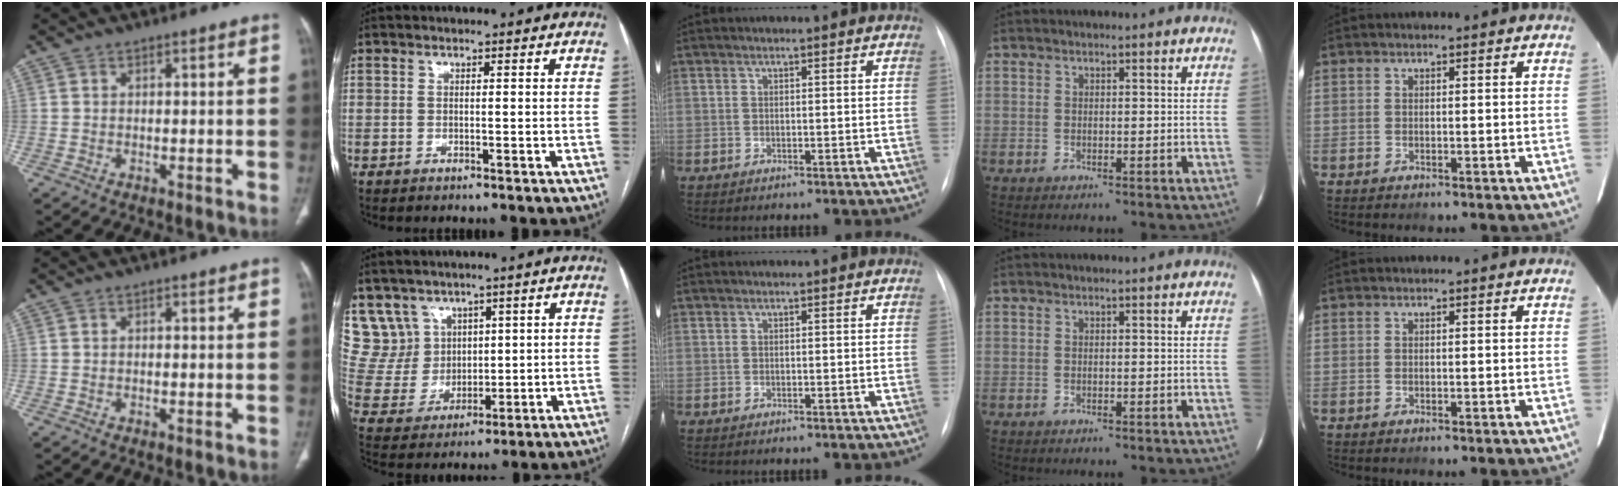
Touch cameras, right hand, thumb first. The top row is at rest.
{"index": {"total": 8.7, "force": [5.7, 6.5, 0.2], "torque": [-0.014, 0.032, 0.135]}}